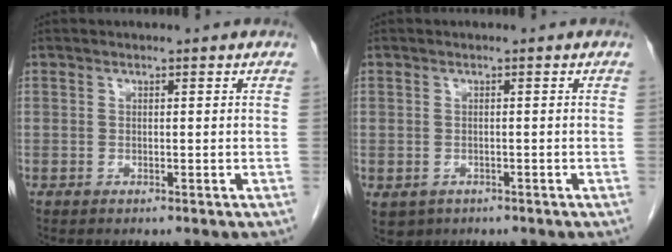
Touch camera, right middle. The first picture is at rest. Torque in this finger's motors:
{"motor_torque": [0.21, -0.03, 0.02, 0.01]}